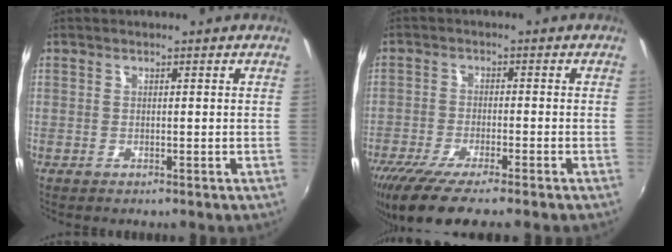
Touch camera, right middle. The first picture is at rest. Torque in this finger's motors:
{"motor_torque": [1.18, -0.96, 0.34, 0.11]}